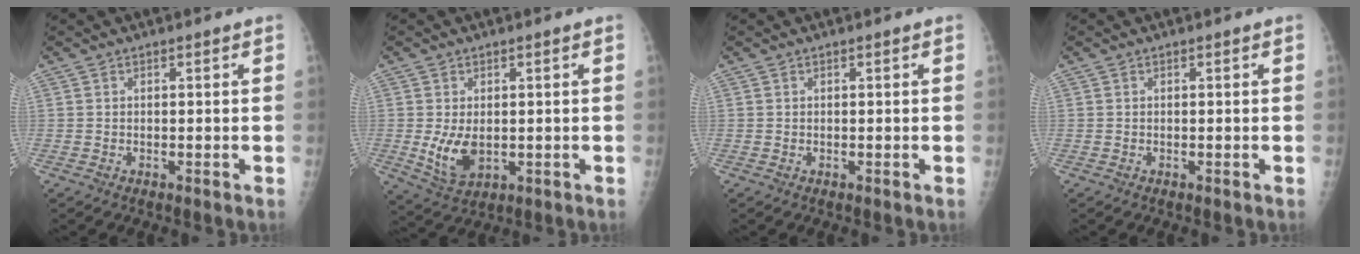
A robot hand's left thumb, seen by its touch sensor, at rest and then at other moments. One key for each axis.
{"total": 6.4, "fx": -0.4, "fy": 4.0, "fz": 5.0, "tx": -0.087, "ty": -0.014, "tz": 0.005}
{"total": 0.0}
{"total": 0.0}